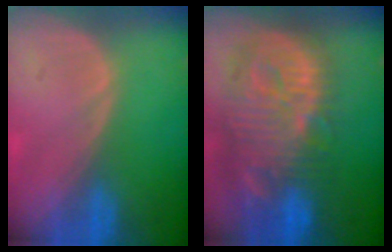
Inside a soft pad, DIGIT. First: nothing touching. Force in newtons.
{"total": 14.0, "press": 12.2, "slide": 6.8}